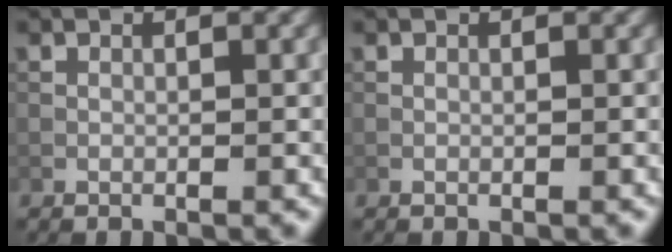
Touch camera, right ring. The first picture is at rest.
{"total": 0.0}